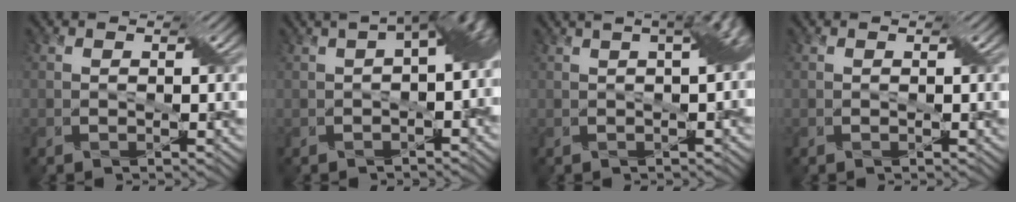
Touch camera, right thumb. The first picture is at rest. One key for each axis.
{"total": 8.3, "fx": 0.5, "fy": 3.8, "fz": 7.4, "tx": -0.086, "ty": 0.006, "tz": 0.009}
{"total": 5.5, "fx": 1.3, "fy": 1.8, "fz": 5.0, "tx": -0.047, "ty": 0.027, "tz": 0.006}
{"total": 0.0}